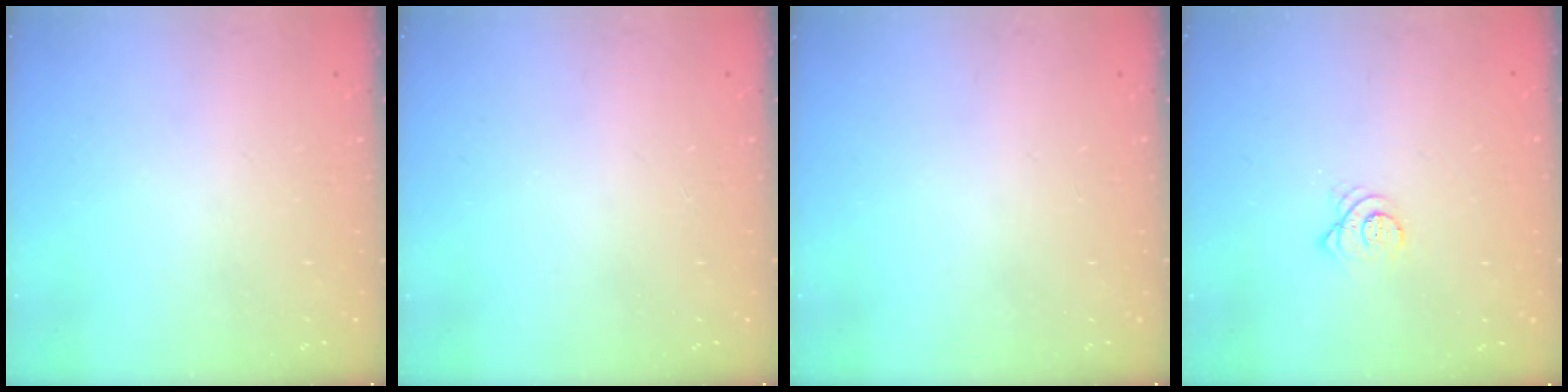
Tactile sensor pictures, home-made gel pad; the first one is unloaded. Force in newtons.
{"total": 0.0}
{"total": 0.0}
{"total": 3.3, "press": 3.3, "slide": 0.3}